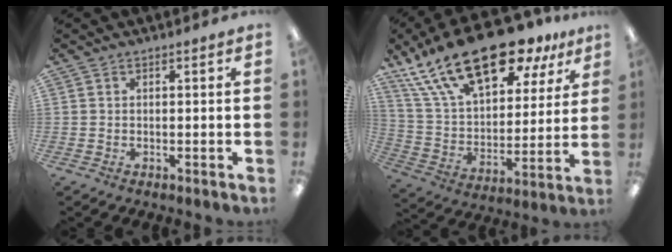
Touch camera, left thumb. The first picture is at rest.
{"total": 26.0, "force": [17.5, 10.9, 15.8], "torque": [-0.285, -0.100, 0.302]}